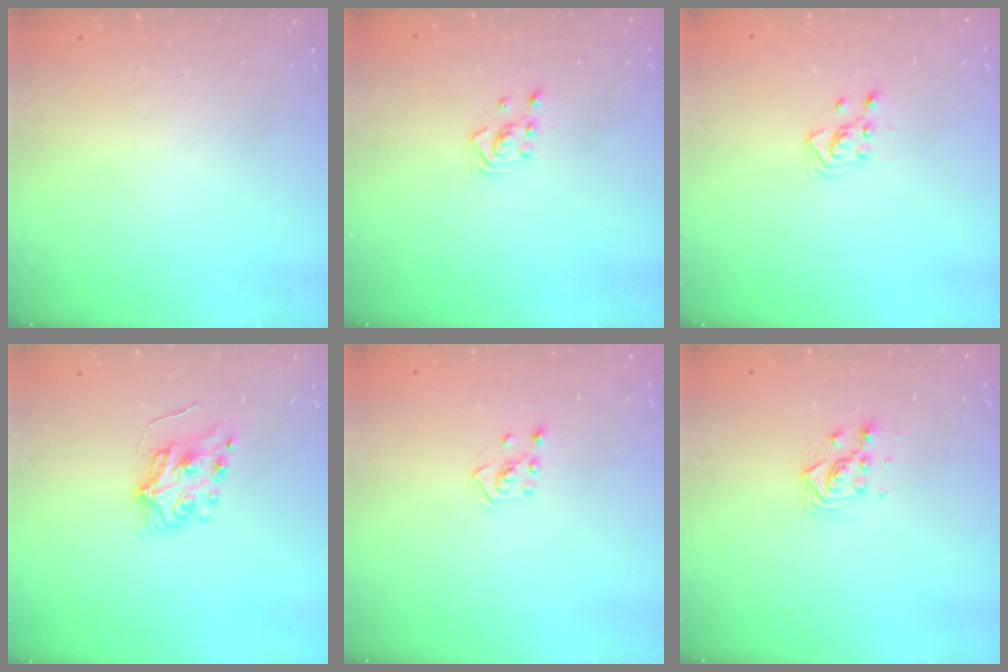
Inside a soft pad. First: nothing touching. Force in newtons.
{"total": 2.5, "press": 2.5, "slide": 0.3}
{"total": 2.5, "press": 2.3, "slide": 1.0}
{"total": 6.4, "press": 6.4, "slide": 0.5}
{"total": 2.6, "press": 2.5, "slide": 0.6}
{"total": 4.6, "press": 4.6, "slide": 0.2}